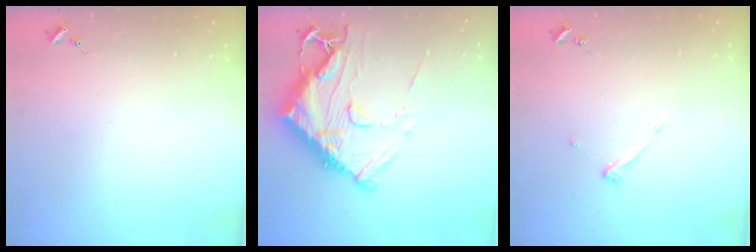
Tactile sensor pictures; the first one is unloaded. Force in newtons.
{"total": 18.4, "press": 18.3, "slide": 1.8}
{"total": 3.8, "press": 3.8, "slide": 0.6}